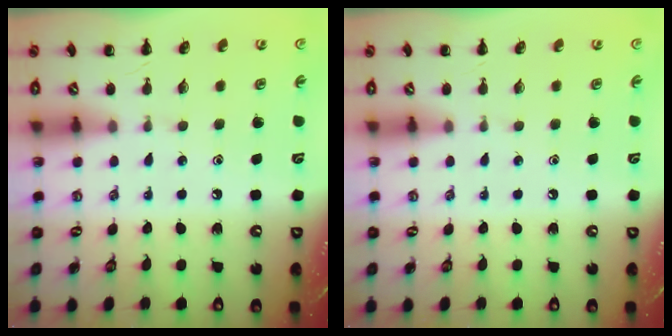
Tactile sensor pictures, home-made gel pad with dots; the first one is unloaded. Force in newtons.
{"total": 0.0}